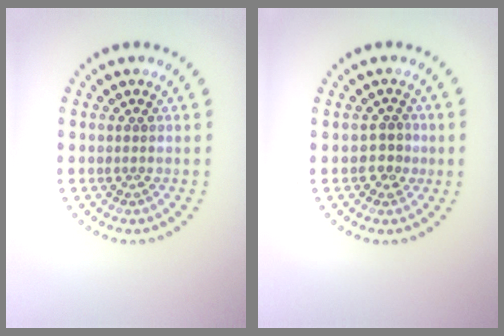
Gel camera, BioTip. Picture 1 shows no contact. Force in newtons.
{"total": 1.8, "press": 1.7, "slide": 0.7}